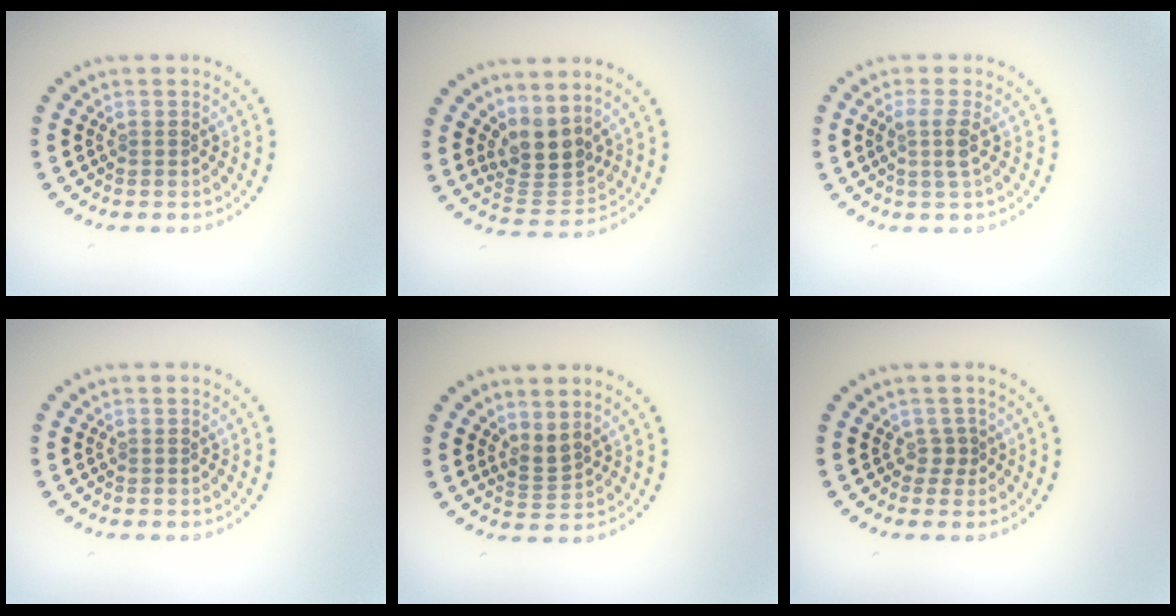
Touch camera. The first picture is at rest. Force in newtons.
{"total": 3.7, "press": 3.0, "slide": 2.1}
{"total": 1.8, "press": 1.5, "slide": 1.0}
{"total": 0.0}
{"total": 1.7, "press": 1.2, "slide": 1.2}
{"total": 1.1, "press": 0.8, "slide": 0.7}